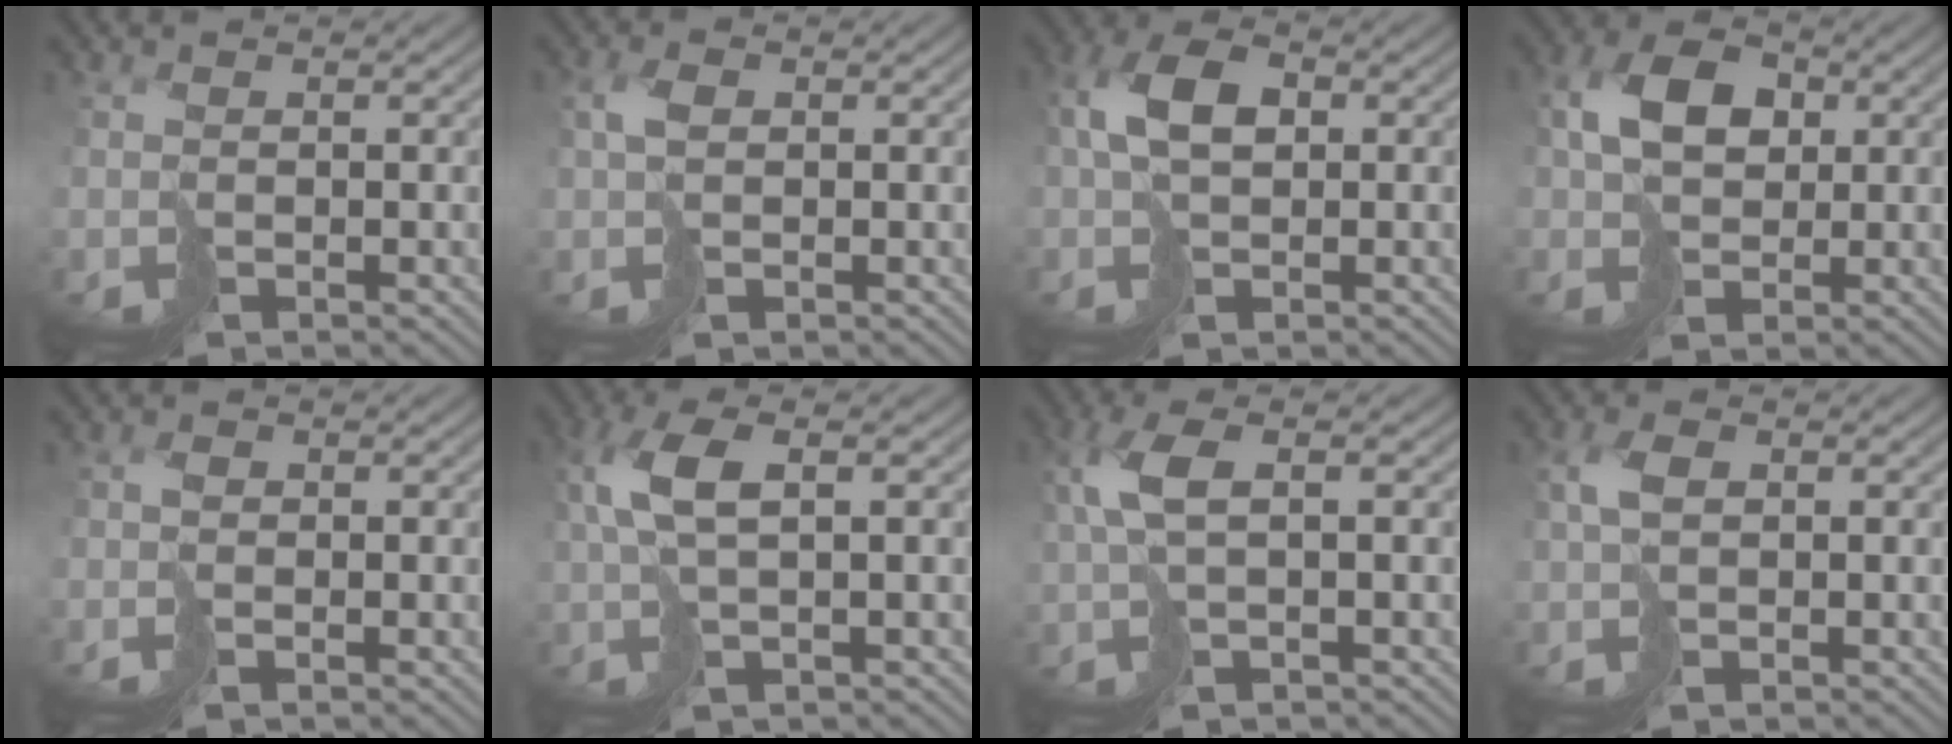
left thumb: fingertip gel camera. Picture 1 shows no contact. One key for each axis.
{"total": 2.3, "fx": 0.5, "fy": 1.3, "fz": 1.8, "tx": -0.043, "ty": 0.002, "tz": 0.009}
{"total": 6.2, "fx": 0.6, "fy": 3.5, "fz": 5.1, "tx": -0.103, "ty": 0.015, "tz": 0.006}
{"total": 6.6, "fx": 1.5, "fy": 4.7, "fz": 4.4, "tx": -0.098, "ty": 0.008, "tz": 0.022}
{"total": 1.5, "fx": -0.3, "fy": 0.8, "fz": 1.2, "tx": -0.027, "ty": 0.002, "tz": -0.008}
{"total": 6.3, "fx": 1.5, "fy": 2.2, "fz": 5.7, "tx": -0.122, "ty": 0.017, "tz": 0.026}
{"total": 5.4, "fx": 1.3, "fy": 1.8, "fz": 4.9, "tx": -0.106, "ty": 0.015, "tz": 0.023}
{"total": 2.7, "fx": 0.6, "fy": 1.5, "fz": 2.2, "tx": -0.053, "ty": 0.004, "tz": 0.010}